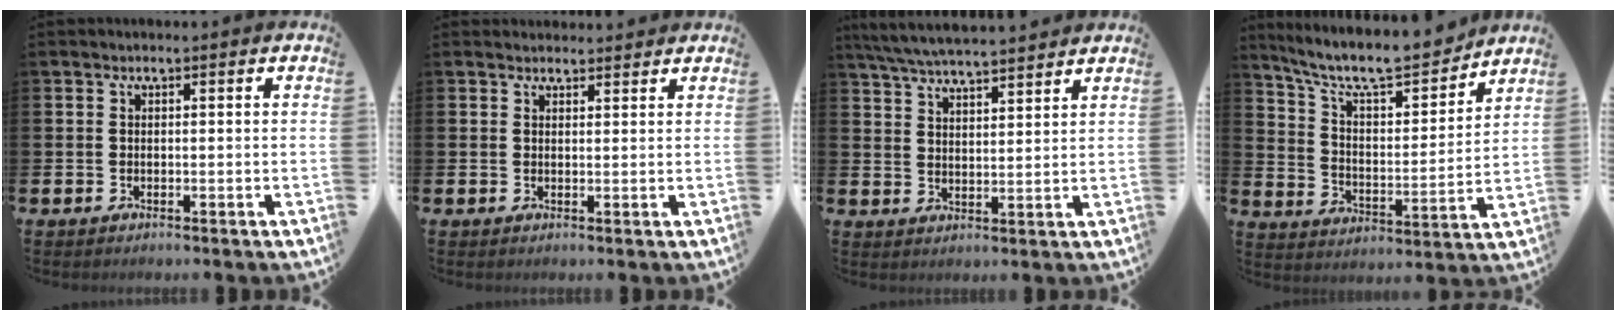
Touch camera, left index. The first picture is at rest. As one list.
[{"total": 1.7, "force": [1.6, 0.5, -0.1], "torque": [0.010, -0.008, 0.029]}, {"total": 5.9, "force": [5.7, 0.2, 1.3], "torque": [-0.048, -0.028, 0.103]}, {"total": 9.8, "force": [8.9, 2.3, 3.5], "torque": [-0.098, -0.067, 0.151]}]